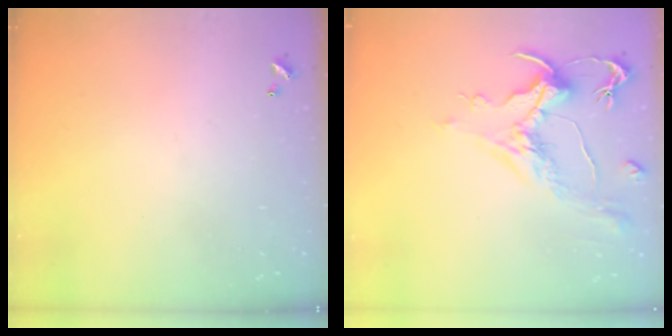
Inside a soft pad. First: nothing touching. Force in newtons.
{"total": 1.6, "press": 0.7, "slide": 1.4}